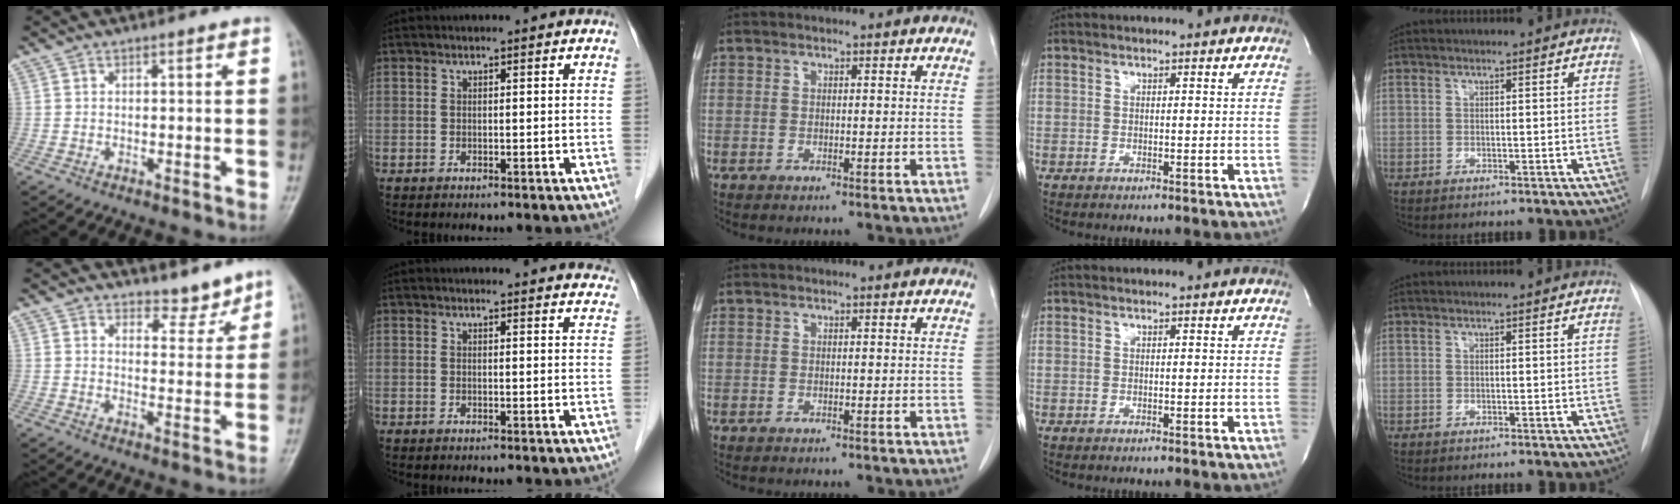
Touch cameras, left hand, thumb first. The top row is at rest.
{"thumb": {"total": 3.7, "force": [3.2, 1.8, 0.4], "torque": [0.020, -0.025, 0.043]}, "index": {"total": 7.3, "force": [7.1, 1.2, 1.4], "torque": [-0.001, 0.004, 0.056]}}